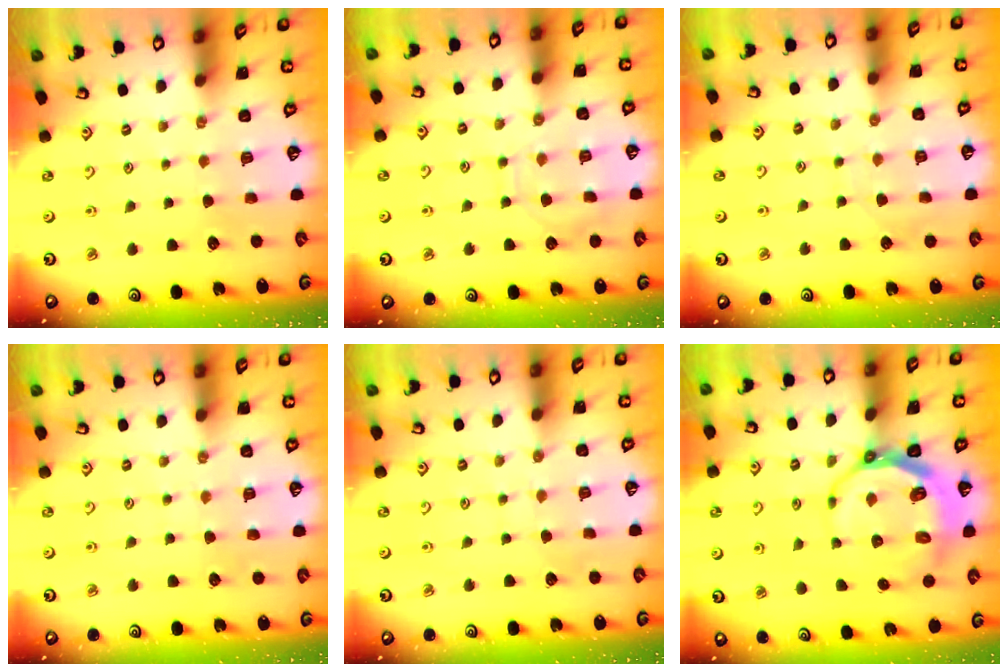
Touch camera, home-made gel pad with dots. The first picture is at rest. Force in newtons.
{"total": 7.9, "press": 7.8, "slide": 0.8}
{"total": 6.6, "press": 6.6, "slide": 0.4}
{"total": 3.9, "press": 3.8, "slide": 0.5}
{"total": 5.9, "press": 5.9, "slide": 0.6}
{"total": 10.7, "press": 10.0, "slide": 3.8}